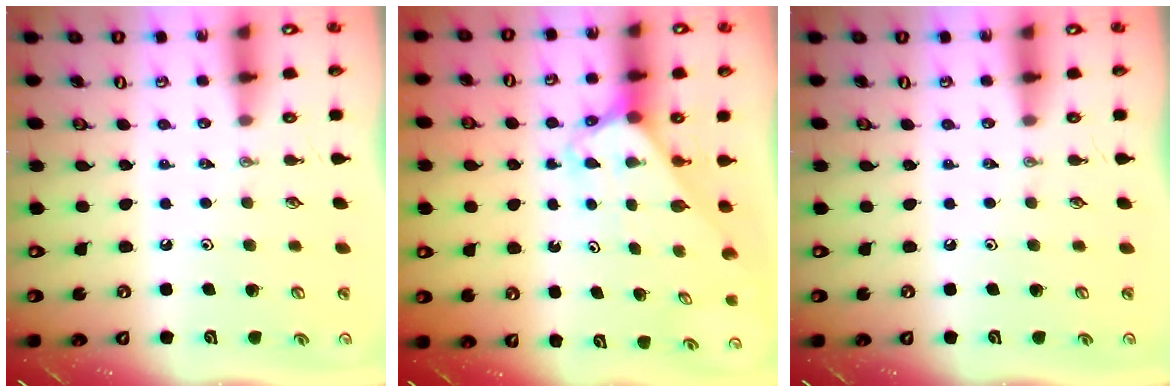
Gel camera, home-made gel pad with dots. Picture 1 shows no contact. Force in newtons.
{"total": 2.6, "press": 2.6, "slide": 0.2}
{"total": 0.0}